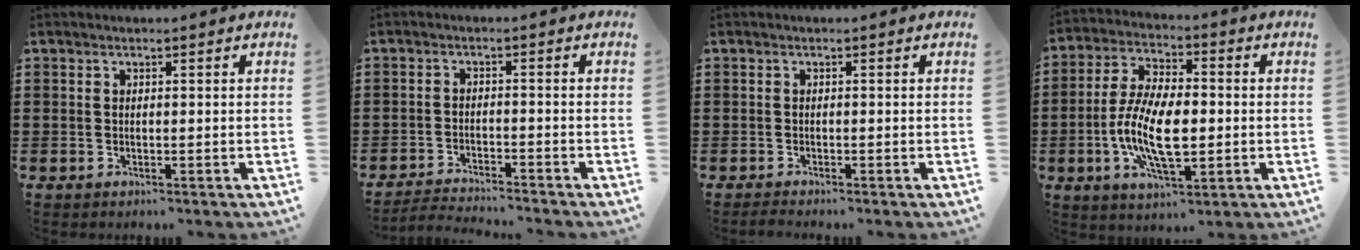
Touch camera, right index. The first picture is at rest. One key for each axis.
{"total": 2.8, "fx": -2.8, "fy": -0.2, "fz": 0.1, "tx": -0.006, "ty": -0.002, "tz": -0.060}
{"total": 0.9, "fx": -0.8, "fy": -0.1, "fz": 0.0, "tx": -0.002, "ty": -0.003, "tz": -0.017}
{"total": 11.3, "fx": -2.1, "fy": 4.8, "fz": 10.0, "tx": -0.224, "ty": -0.010, "tz": -0.042}